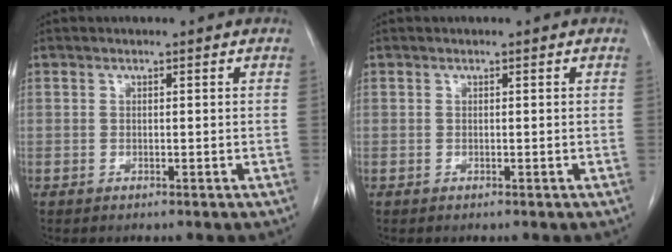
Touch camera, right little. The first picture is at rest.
{"total": 0.0}